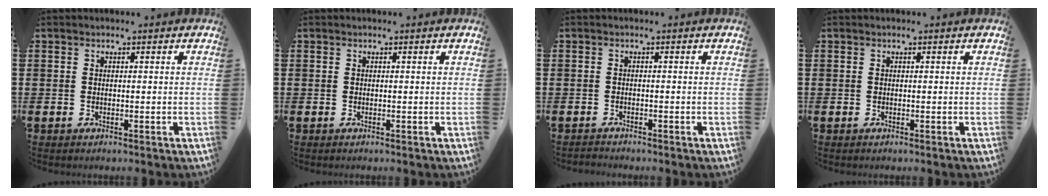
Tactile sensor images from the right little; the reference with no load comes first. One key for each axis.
{"total": 0.0}
{"total": 0.7, "fx": -0.6, "fy": 0.1, "fz": 0.0, "tx": -0.002, "ty": -0.001, "tz": -0.014}
{"total": 0.0}